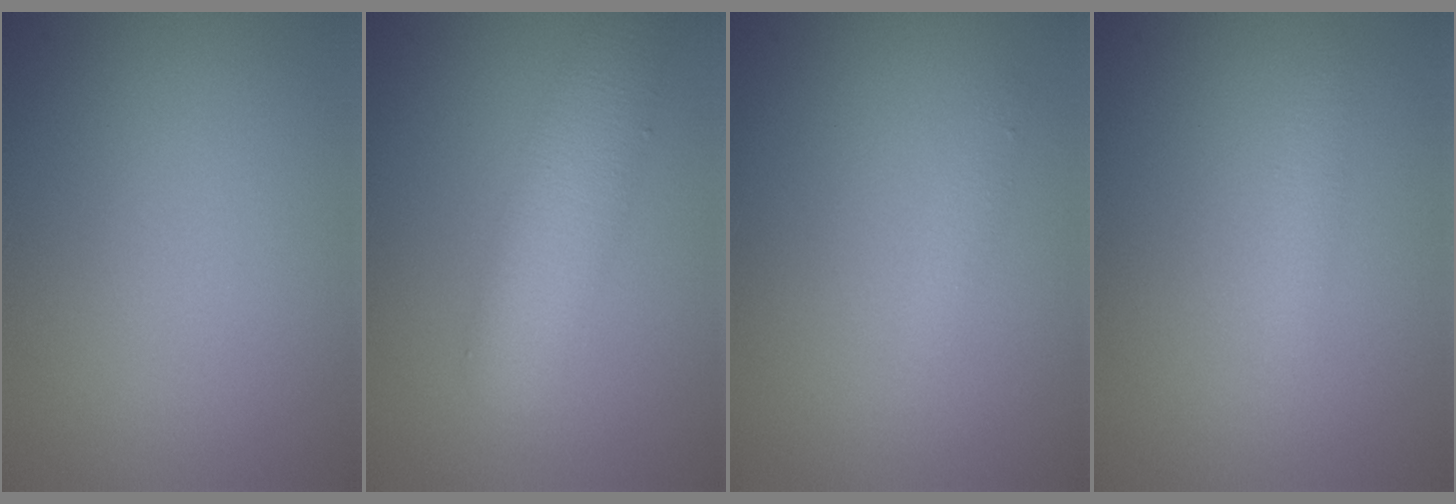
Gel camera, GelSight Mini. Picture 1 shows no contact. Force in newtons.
{"total": 4.8, "press": 4.8, "slide": 0.2}
{"total": 1.1, "press": 1.1, "slide": 0.0}
{"total": 1.4, "press": 1.4, "slide": 0.0}